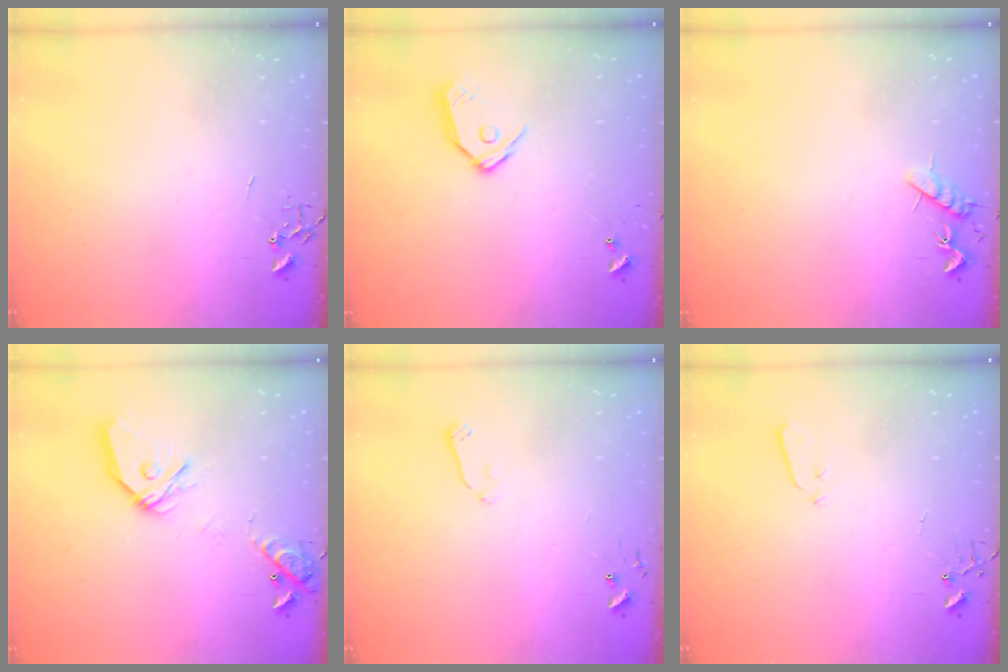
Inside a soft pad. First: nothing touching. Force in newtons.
{"total": 11.6, "press": 11.5, "slide": 1.2}
{"total": 7.0, "press": 6.9, "slide": 0.6}
{"total": 15.8, "press": 15.6, "slide": 2.1}
{"total": 2.9, "press": 2.9, "slide": 0.4}
{"total": 3.7, "press": 3.7, "slide": 0.1}